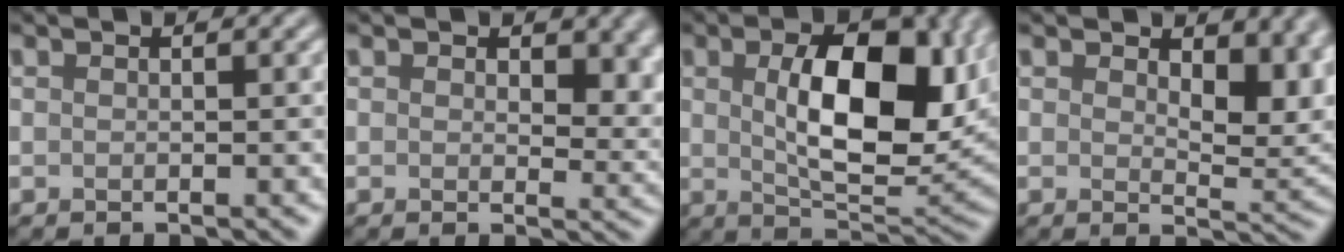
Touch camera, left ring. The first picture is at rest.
{"total": 4.5, "force": [1.4, 2.8, 3.1], "torque": [-0.040, -0.012, 0.018]}
{"total": 10.4, "force": [1.5, 5.1, 9.0], "torque": [-0.137, -0.002, 0.032]}
{"total": 5.5, "force": [2.3, 2.9, 4.1], "torque": [-0.053, -0.011, 0.034]}